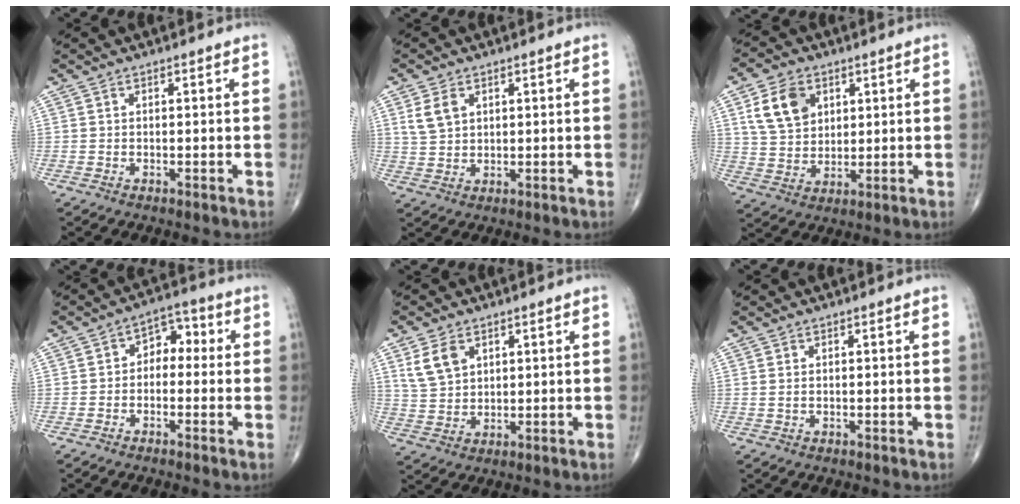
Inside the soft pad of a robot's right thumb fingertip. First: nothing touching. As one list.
[{"total": 4.7, "force": [2.0, 3.2, 2.8], "torque": [-0.049, -0.003, 0.045]}, {"total": 10.0, "force": [3.9, 7.2, 5.6], "torque": [-0.083, -0.012, 0.078]}, {"total": 5.6, "force": [-0.3, 3.9, 3.9], "torque": [-0.024, 0.029, -0.022]}, {"total": 6.3, "force": [3.0, 4.2, 3.6], "torque": [-0.061, -0.008, 0.066]}, {"total": 0.6, "force": [0.2, 0.2, 0.5], "torque": [-0.018, 0.005, 0.006]}]